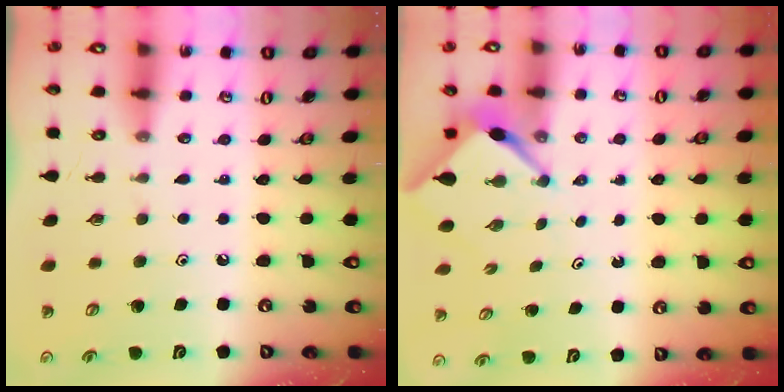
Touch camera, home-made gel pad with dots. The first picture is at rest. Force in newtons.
{"total": 2.8, "press": 2.8, "slide": 0.3}